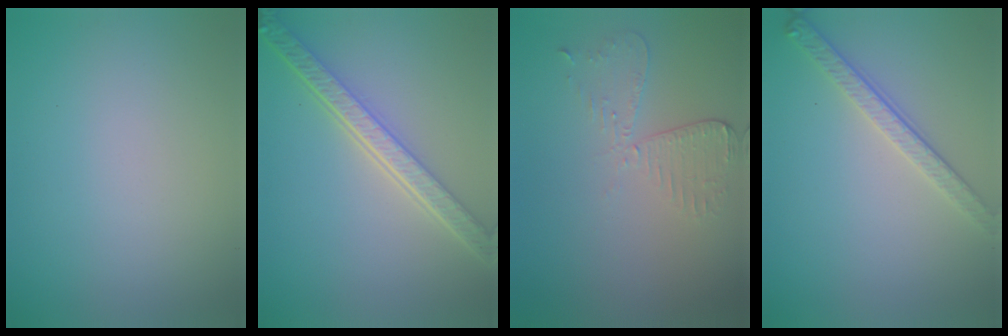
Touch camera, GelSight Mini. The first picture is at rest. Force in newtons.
{"total": 5.7, "press": 4.2, "slide": 3.9}
{"total": 2.7, "press": 2.4, "slide": 1.2}
{"total": 2.8, "press": 2.5, "slide": 1.2}